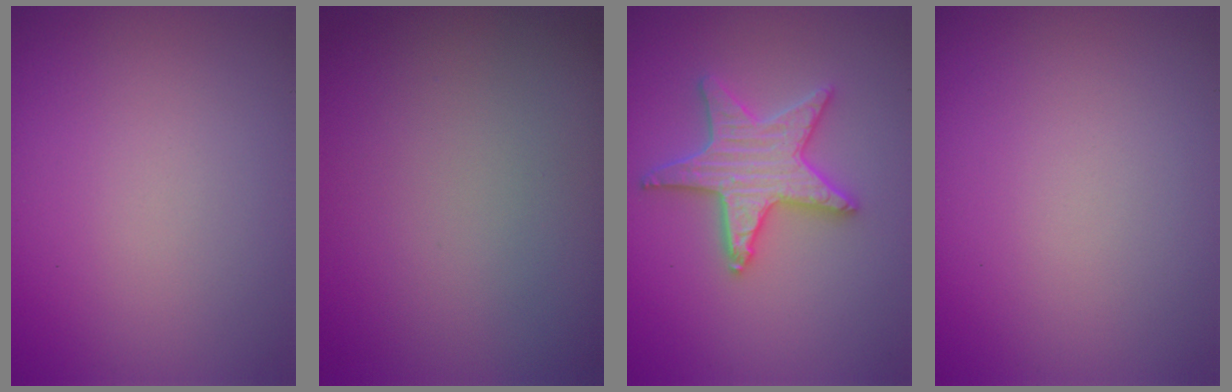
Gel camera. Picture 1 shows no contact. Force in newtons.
{"total": 0.0}
{"total": 5.1, "press": 5.0, "slide": 0.9}
{"total": 0.0}